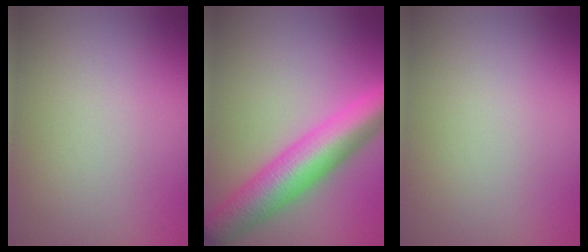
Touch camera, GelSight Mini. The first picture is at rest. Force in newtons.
{"total": 8.6, "press": 8.6, "slide": 0.1}
{"total": 0.0}